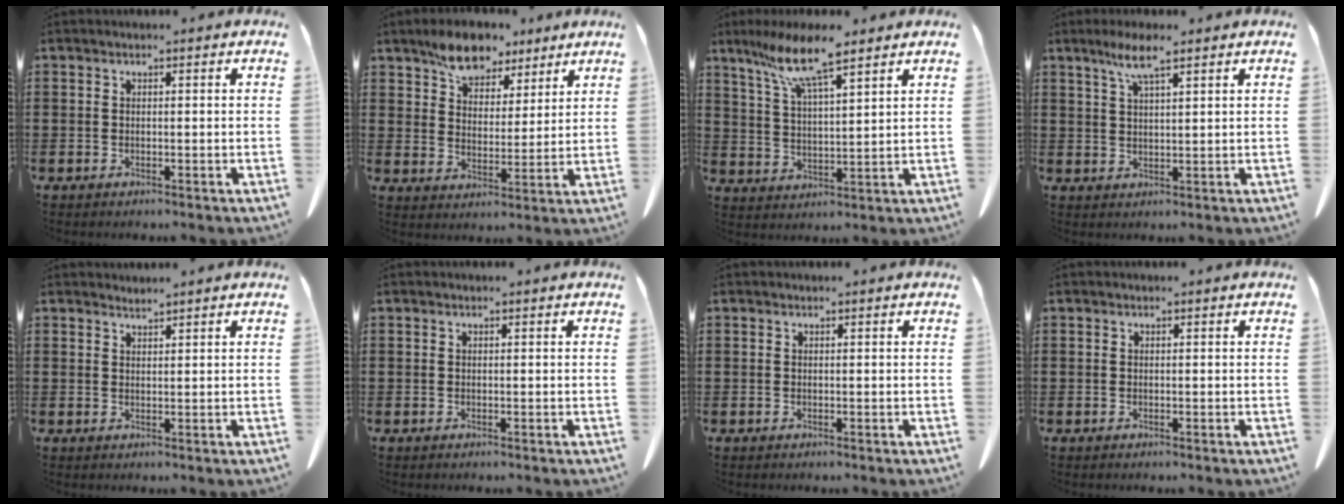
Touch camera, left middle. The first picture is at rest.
{"total": 7.4, "force": [6.1, 3.6, 2.3], "torque": [-0.054, -0.013, 0.111]}
{"total": 9.3, "force": [6.9, 1.3, 6.2], "torque": [-0.138, -0.018, 0.123]}
{"total": 5.3, "force": [3.4, 0.7, 4.0], "torque": [-0.086, 0.005, 0.058]}
{"total": 1.2, "force": [1.2, -0.1, 0.1], "torque": [-0.003, -0.001, 0.024]}
{"total": 0.0}
{"total": 0.0}
{"total": 0.0}